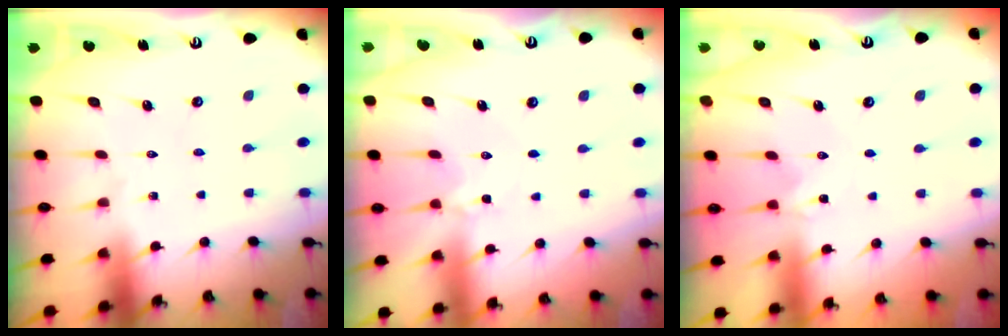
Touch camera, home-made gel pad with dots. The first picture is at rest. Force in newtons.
{"total": 2.7, "press": 2.7, "slide": 0.3}
{"total": 0.0}